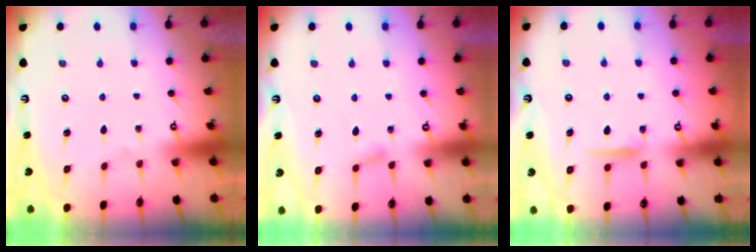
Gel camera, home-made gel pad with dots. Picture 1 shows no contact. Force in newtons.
{"total": 4.9, "press": 4.9, "slide": 0.5}
{"total": 8.2, "press": 8.2, "slide": 0.1}